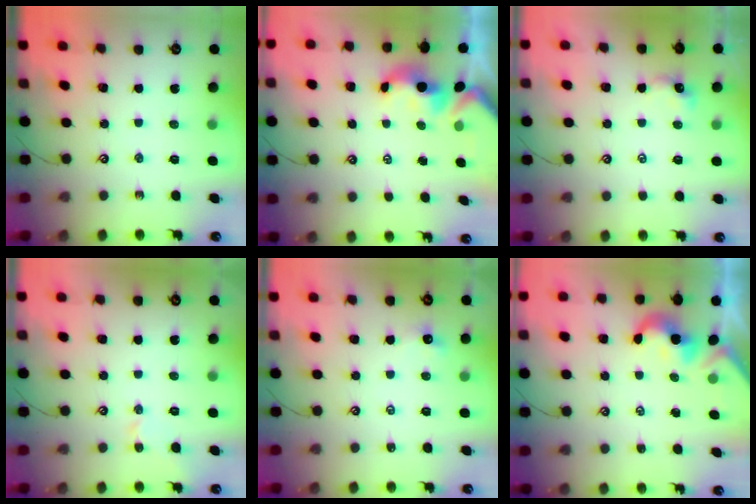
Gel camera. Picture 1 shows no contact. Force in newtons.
{"total": 1.7, "press": 1.5, "slide": 0.7}
{"total": 2.9, "press": 2.9, "slide": 0.1}
{"total": 3.7, "press": 3.7, "slide": 0.7}
{"total": 0.9, "press": 0.8, "slide": 0.5}
{"total": 2.0, "press": 1.9, "slide": 0.5}